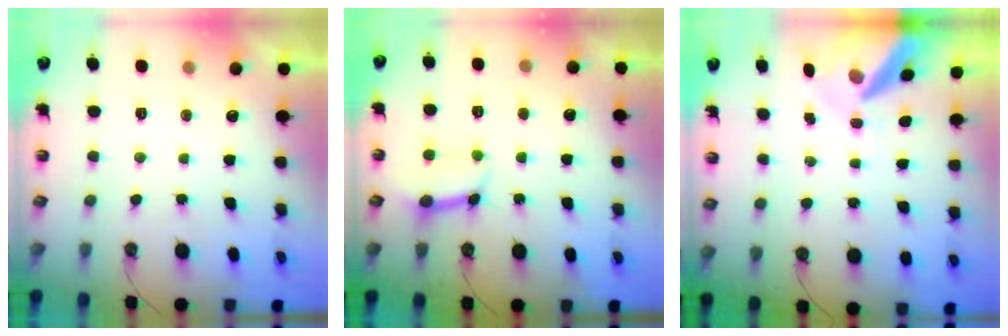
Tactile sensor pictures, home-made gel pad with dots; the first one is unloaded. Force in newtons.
{"total": 10.1, "press": 10.1, "slide": 1.2}
{"total": 10.9, "press": 10.8, "slide": 1.3}